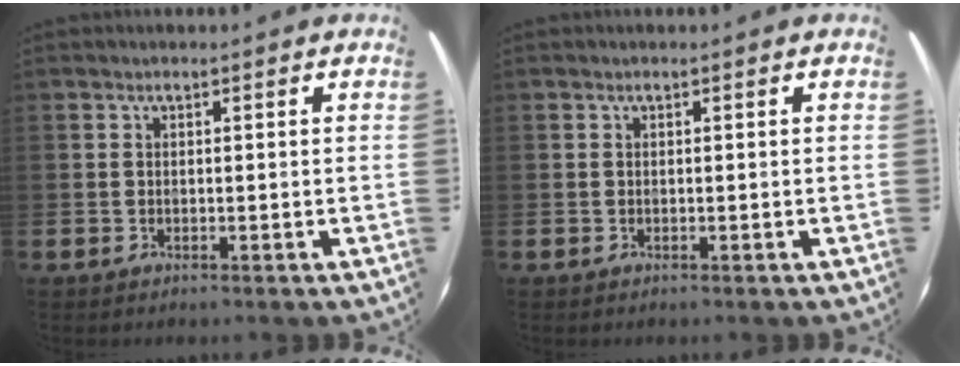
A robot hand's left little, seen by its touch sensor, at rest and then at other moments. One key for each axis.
{"total": 0.0}